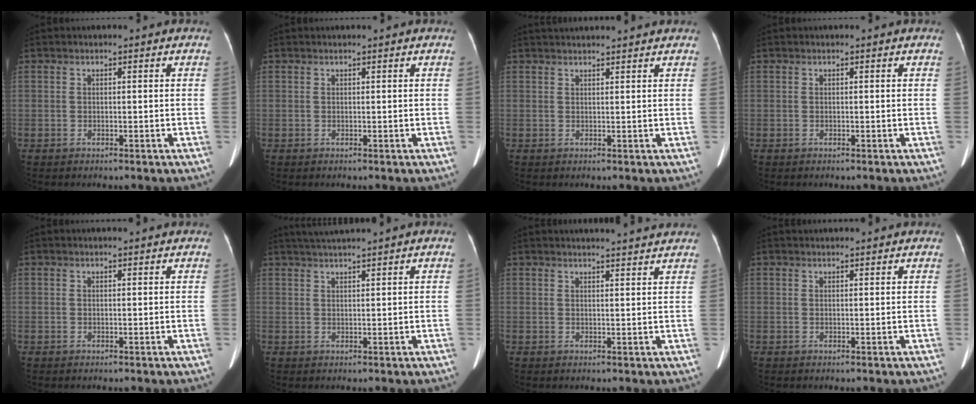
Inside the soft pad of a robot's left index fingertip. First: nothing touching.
{"total": 0.7, "force": [0.6, 0.0, 0.3], "torque": [-0.005, 0.012, 0.012]}
{"total": 6.7, "force": [6.4, 0.0, 2.1], "torque": [-0.028, 0.035, 0.082]}
{"total": 0.0}
{"total": 2.2, "force": [2.1, -0.1, 0.5], "torque": [-0.008, 0.014, 0.027]}
{"total": 4.1, "force": [3.6, -1.2, 1.6], "torque": [-0.026, 0.017, 0.069]}
{"total": 8.7, "force": [8.4, -0.5, 2.3], "torque": [-0.027, 0.012, 0.091]}
{"total": 3.9, "force": [3.8, 0.1, 0.8], "torque": [-0.009, 0.031, 0.053]}